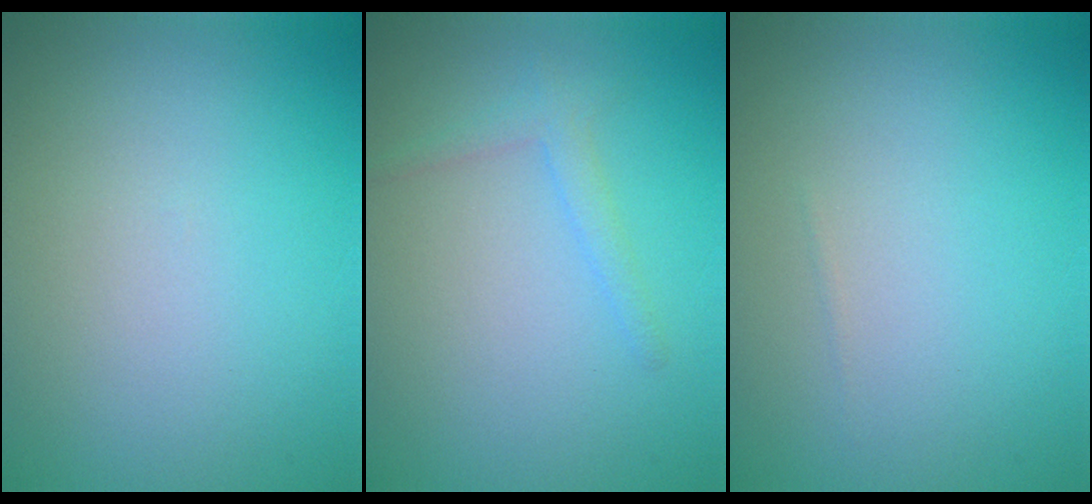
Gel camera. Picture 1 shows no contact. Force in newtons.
{"total": 1.4, "press": 1.4, "slide": 0.1}
{"total": 0.0}